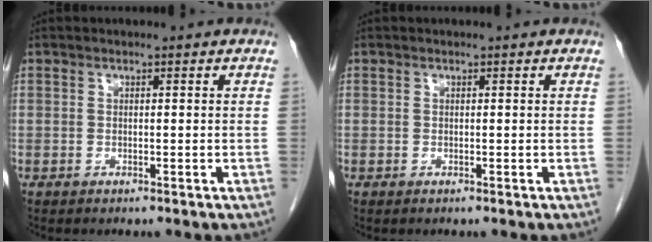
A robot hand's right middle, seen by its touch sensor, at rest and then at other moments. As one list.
[{"total": 0.0}]